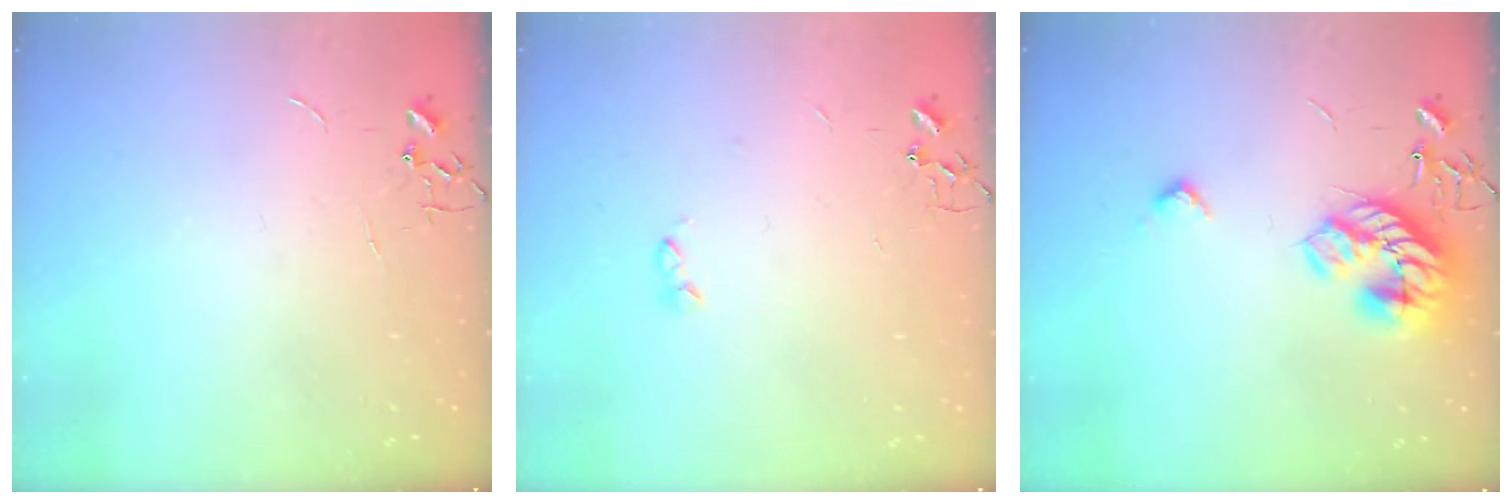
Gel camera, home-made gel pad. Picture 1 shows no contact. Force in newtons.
{"total": 2.6, "press": 2.5, "slide": 0.5}
{"total": 17.4, "press": 17.4, "slide": 0.6}